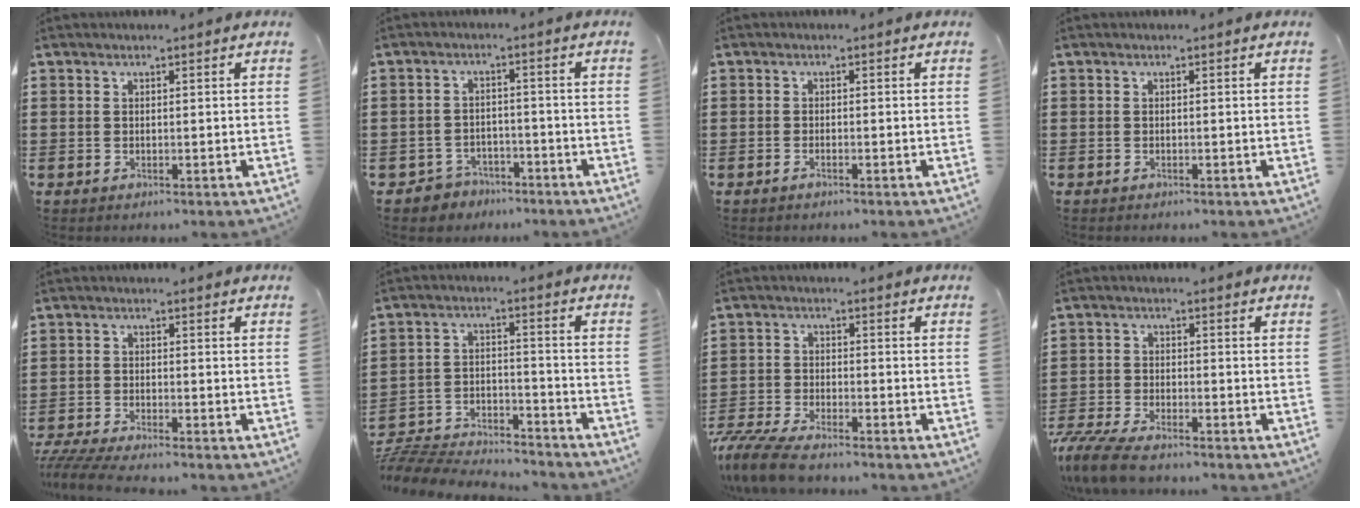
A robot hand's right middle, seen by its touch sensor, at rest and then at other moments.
{"total": 3.1, "force": [-2.9, 1.1, -0.2], "torque": [-0.007, 0.001, -0.063]}
{"total": 0.8, "force": [-0.5, 0.0, 0.6], "torque": [-0.013, -0.005, -0.008]}
{"total": 0.0}
{"total": 3.8, "force": [-3.5, 0.1, 1.3], "torque": [-0.043, -0.015, -0.076]}
{"total": 6.5, "force": [-6.4, 0.8, 0.4], "torque": [-0.015, 0.008, -0.133]}
{"total": 6.1, "force": [-5.5, 0.8, 2.4], "torque": [-0.070, -0.009, -0.113]}
{"total": 5.8, "force": [-5.2, 0.8, 2.4], "torque": [-0.079, -0.013, -0.110]}